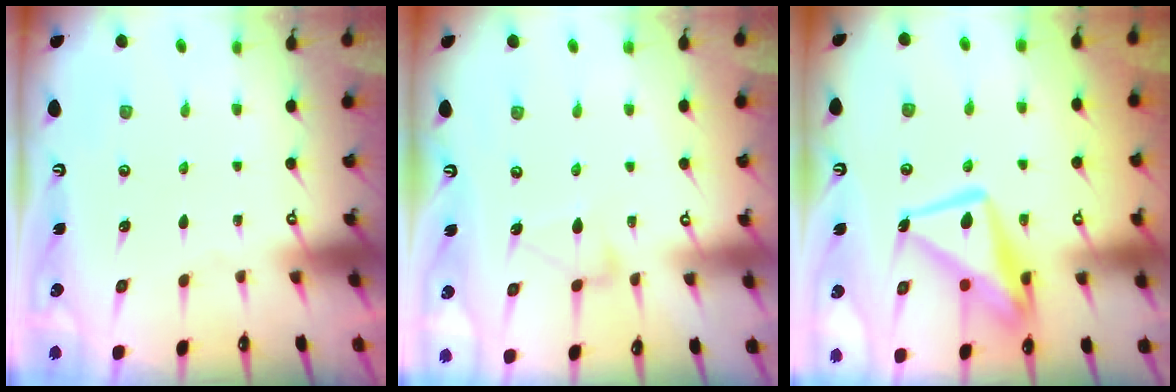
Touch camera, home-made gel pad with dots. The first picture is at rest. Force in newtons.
{"total": 6.3, "press": 6.3, "slide": 0.5}
{"total": 15.0, "press": 14.9, "slide": 1.5}